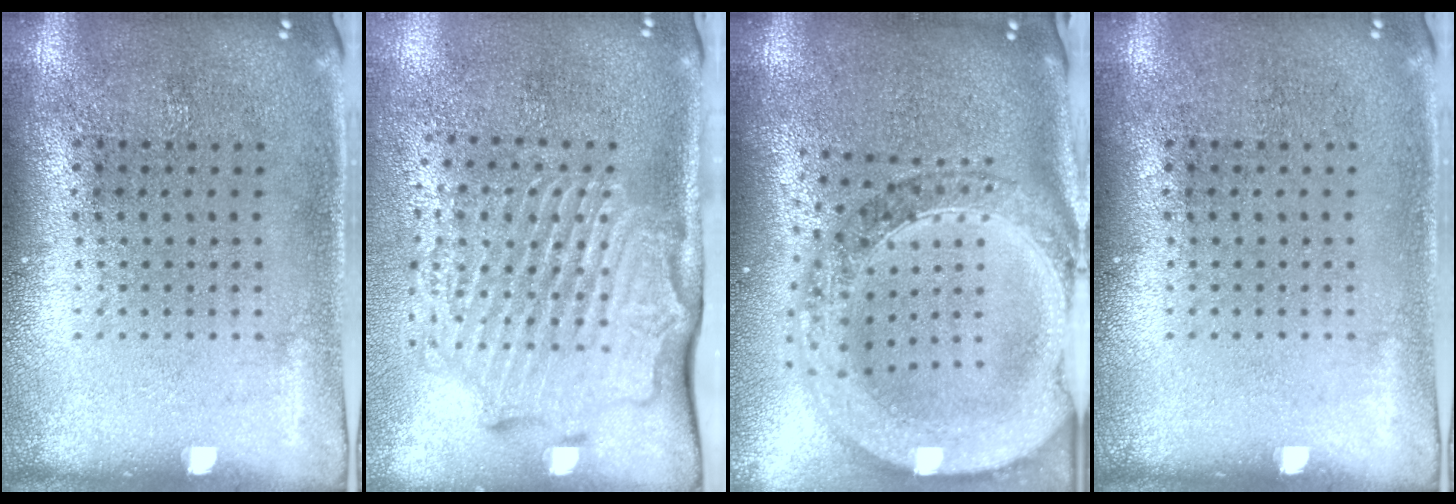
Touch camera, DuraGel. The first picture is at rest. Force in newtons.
{"total": 2.9, "press": 2.3, "slide": 1.8}
{"total": 2.9, "press": 2.4, "slide": 1.5}
{"total": 0.0}